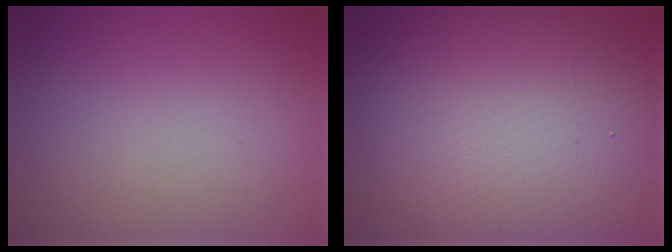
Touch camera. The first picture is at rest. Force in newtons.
{"total": 14.9, "press": 14.9, "slide": 1.0}